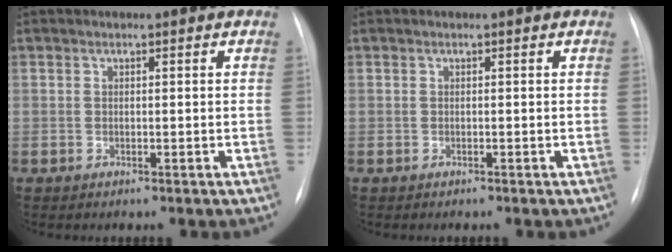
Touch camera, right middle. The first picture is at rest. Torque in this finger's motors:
{"motor_torque": [0.18, -0.22, 0.04, 0.01]}